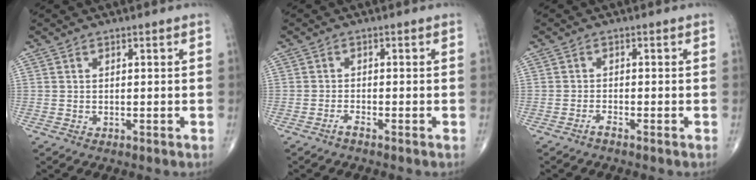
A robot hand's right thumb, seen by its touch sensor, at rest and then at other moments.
{"total": 1.0, "force": [-0.9, 0.0, 0.4], "torque": [-0.014, 0.005, -0.020]}
{"total": 0.9, "force": [-0.9, 0.0, 0.3], "torque": [-0.013, 0.004, -0.019]}